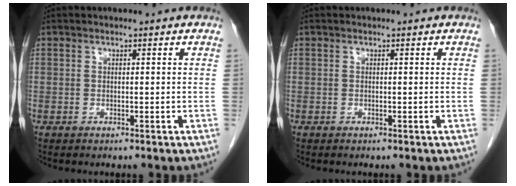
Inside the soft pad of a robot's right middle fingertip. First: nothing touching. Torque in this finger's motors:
{"motor_torque": [-0.17, 0.01, -0.06, 0.00]}